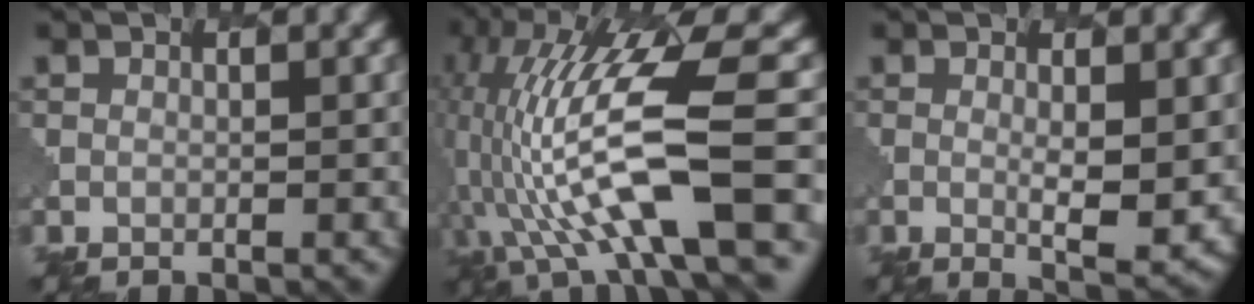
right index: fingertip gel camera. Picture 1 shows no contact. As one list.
[{"total": 13.2, "force": [-1.5, 3.8, 12.5], "torque": [-0.239, 0.015, -0.022]}, {"total": 3.8, "force": [0.5, 0.8, 3.7], "torque": [-0.060, -0.011, 0.013]}]